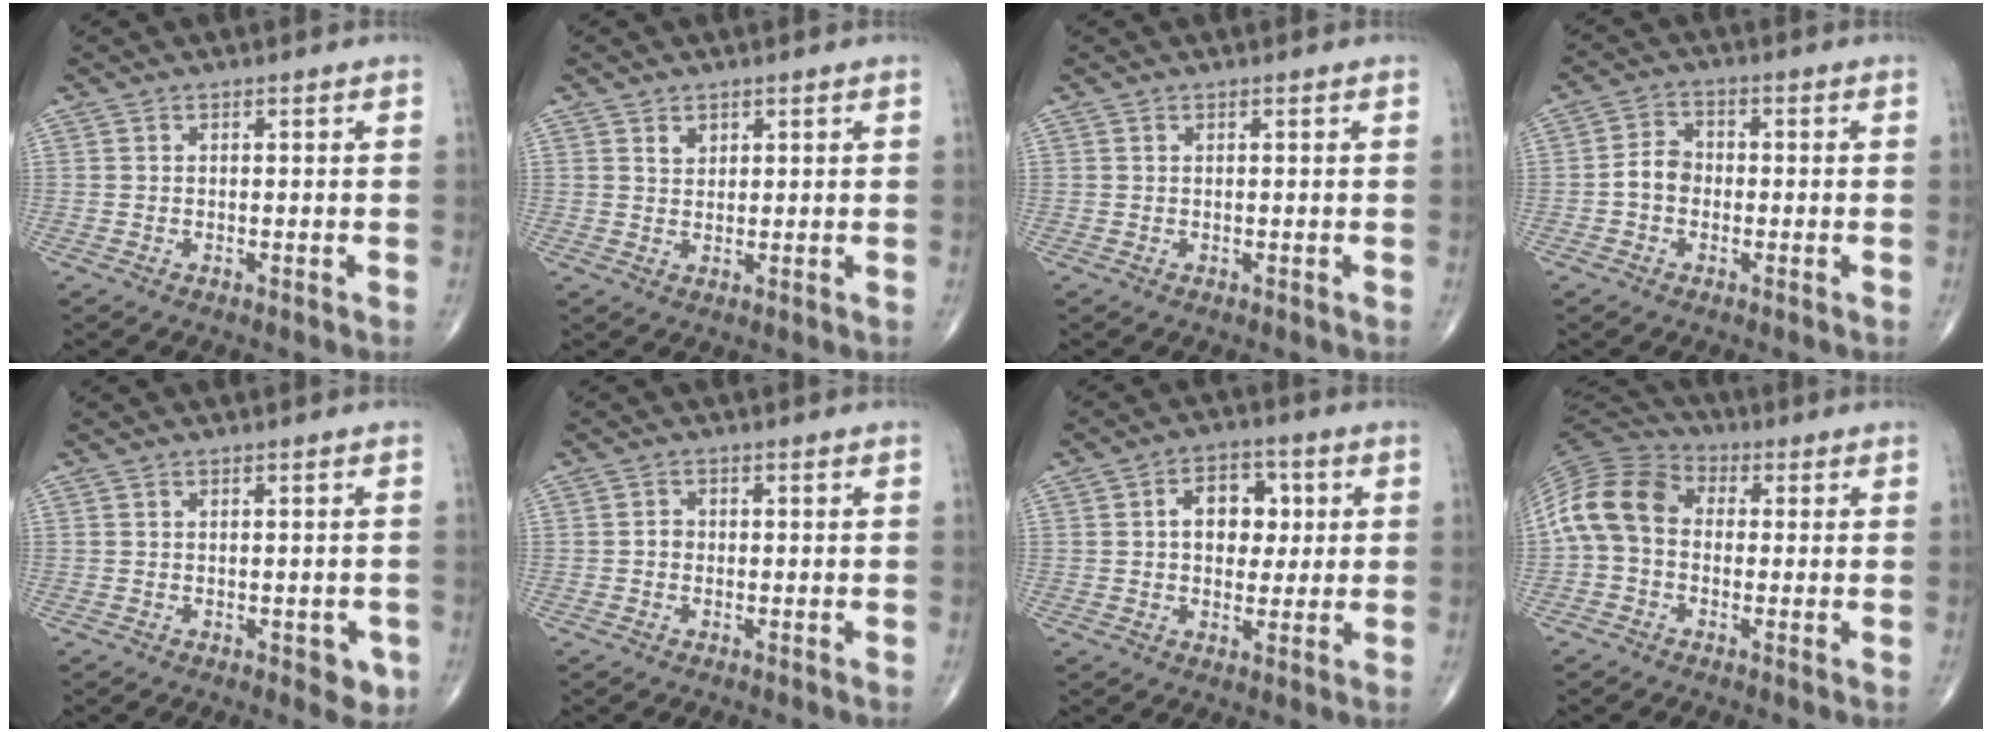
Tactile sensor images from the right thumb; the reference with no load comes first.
{"total": 2.1, "force": [1.2, 1.5, 0.8], "torque": [-0.004, -0.009, 0.021]}
{"total": 0.0}
{"total": 4.6, "force": [-0.9, 3.7, 2.6], "torque": [-0.036, 0.018, -0.026]}
{"total": 3.4, "force": [-1.1, 1.8, 2.7], "torque": [-0.013, -0.001, -0.009]}
{"total": 1.4, "force": [-0.3, 1.2, 0.6], "torque": [-0.003, 0.005, -0.007]}
{"total": 8.8, "force": [1.5, 6.2, 6.1], "torque": [-0.049, 0.009, 0.019]}
{"total": 11.4, "force": [-0.1, 8.7, 7.3], "torque": [-0.139, 0.033, -0.018]}